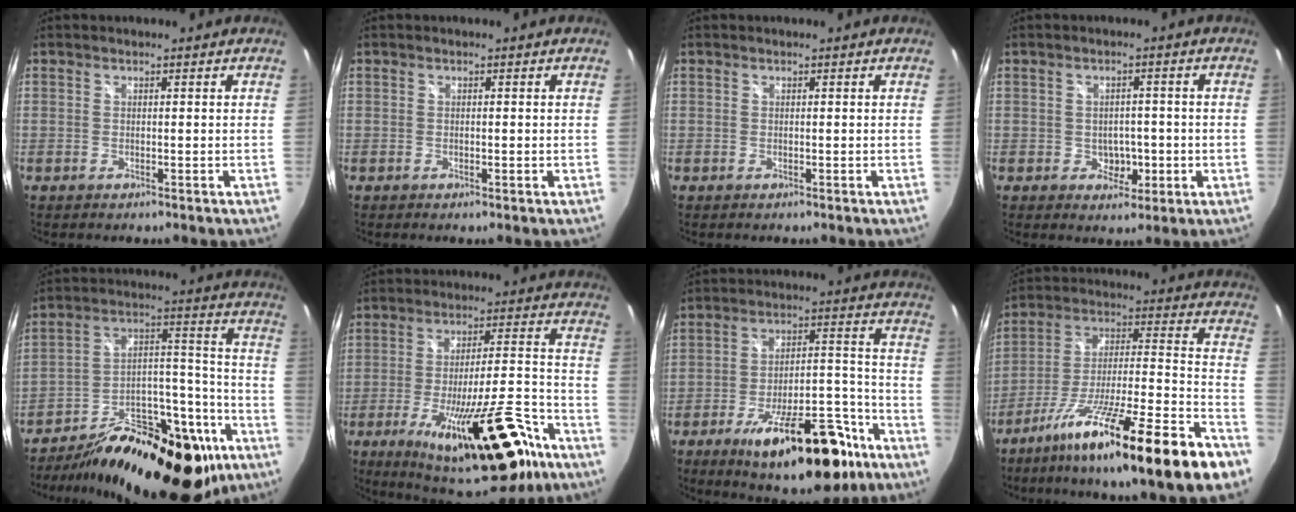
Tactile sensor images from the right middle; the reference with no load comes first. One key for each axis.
{"total": 0.5, "fx": 0.0, "fy": 0.2, "fz": 0.5, "tx": -0.007, "ty": 0.001, "tz": -0.002}
{"total": 0.0}
{"total": 4.5, "fx": -0.9, "fy": 3.5, "fz": 2.6, "tx": -0.043, "ty": 0.000, "tz": -0.007}
{"total": 28.7, "fx": -18.4, "fy": 13.0, "fz": 17.7, "tx": -0.265, "ty": 0.021, "tz": -0.261}
{"total": 26.3, "fx": -15.5, "fy": 8.1, "fz": 19.6, "tx": -0.315, "ty": -0.023, "tz": -0.219}
{"total": 23.0, "fx": -14.6, "fy": 8.2, "fz": 15.8, "tx": -0.238, "ty": 0.003, "tz": -0.206}
{"total": 25.4, "fx": -16.8, "fy": 1.7, "fz": 18.9, "tx": -0.284, "ty": -0.036, "tz": -0.268}